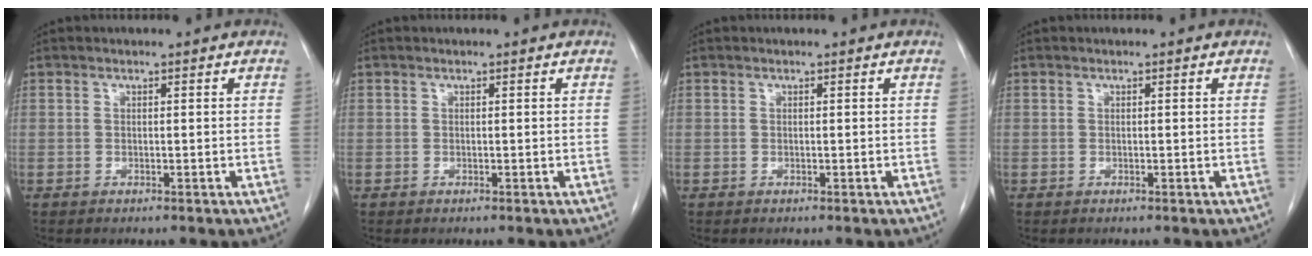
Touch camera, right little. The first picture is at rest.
{"total": 0.0}
{"total": 0.0}
{"total": 0.0}